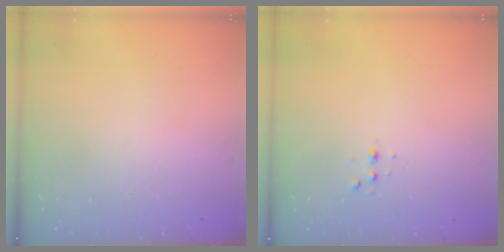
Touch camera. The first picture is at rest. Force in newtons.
{"total": 2.8, "press": 2.8, "slide": 0.7}